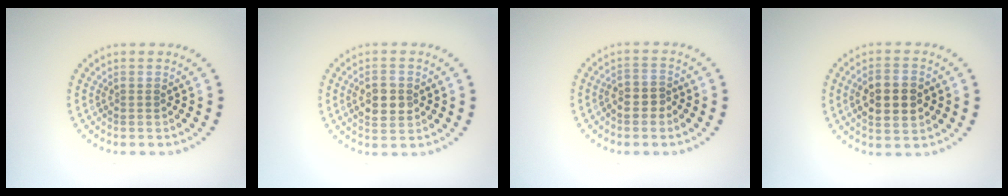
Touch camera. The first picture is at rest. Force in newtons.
{"total": 2.9, "press": 2.9, "slide": 0.2}
{"total": 2.1, "press": 2.0, "slide": 0.9}
{"total": 4.9, "press": 4.9, "slide": 0.3}